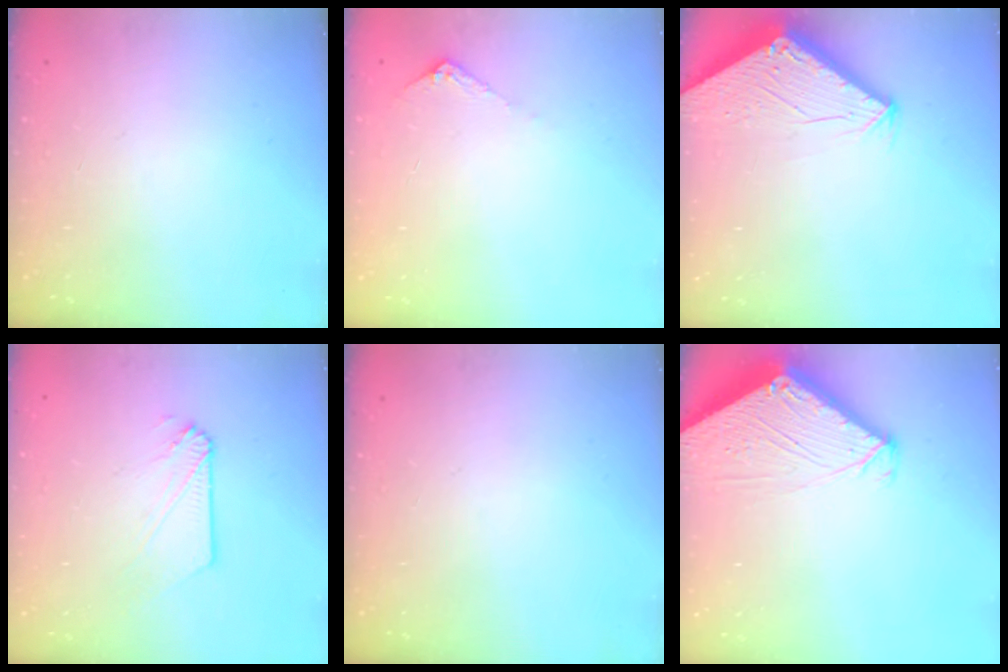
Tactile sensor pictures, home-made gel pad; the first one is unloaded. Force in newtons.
{"total": 5.8, "press": 5.8, "slide": 0.8}
{"total": 2.8, "press": 2.8, "slide": 0.1}
{"total": 4.4, "press": 4.4, "slide": 0.5}
{"total": 0.0}
{"total": 4.2, "press": 4.2, "slide": 0.4}